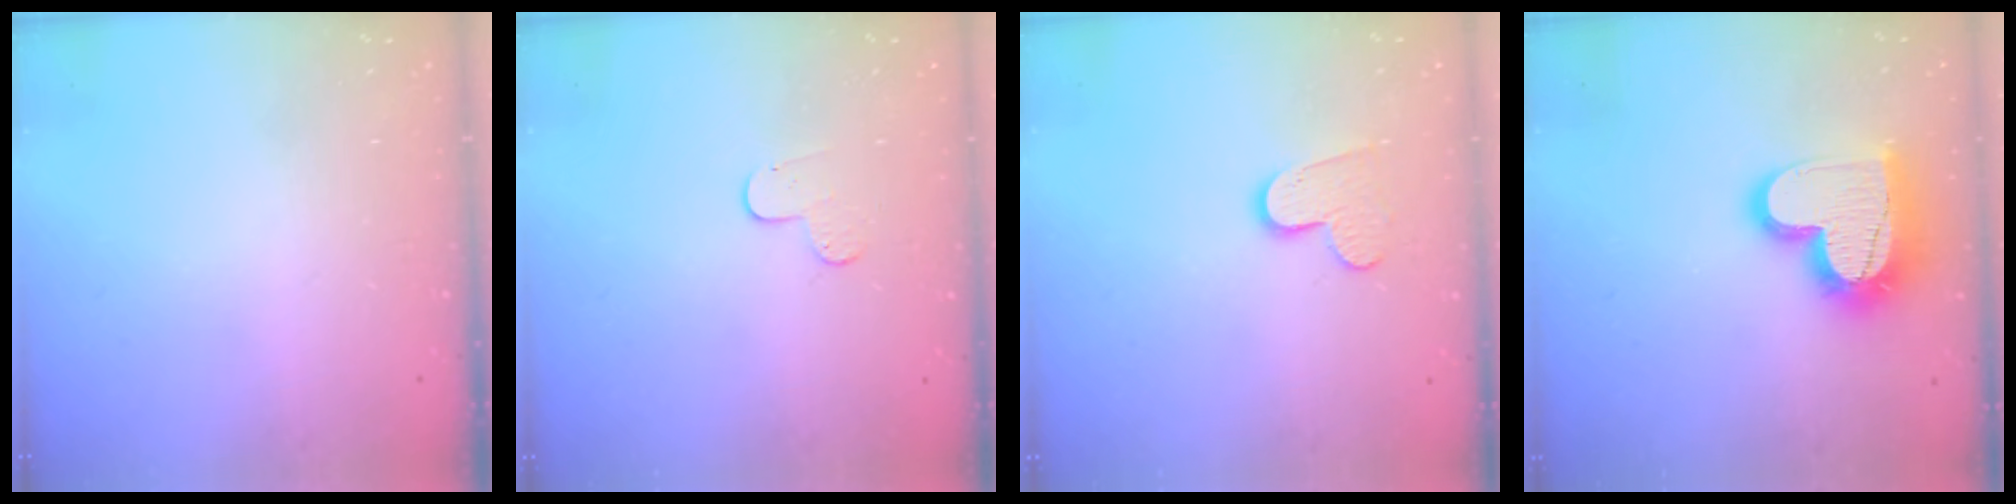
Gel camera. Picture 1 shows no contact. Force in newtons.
{"total": 5.5, "press": 5.5, "slide": 0.6}
{"total": 8.5, "press": 8.5, "slide": 0.5}
{"total": 18.9, "press": 18.9, "slide": 1.4}